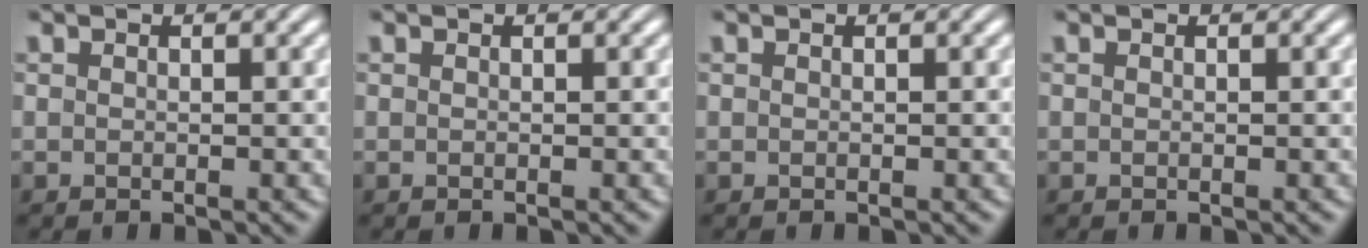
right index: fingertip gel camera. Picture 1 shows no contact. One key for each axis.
{"total": 0.0}
{"total": 0.0}
{"total": 0.0}